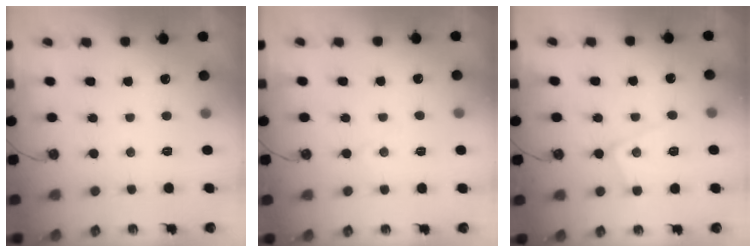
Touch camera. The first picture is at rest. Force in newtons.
{"total": 3.2, "press": 3.2, "slide": 0.4}
{"total": 9.1, "press": 9.1, "slide": 0.6}